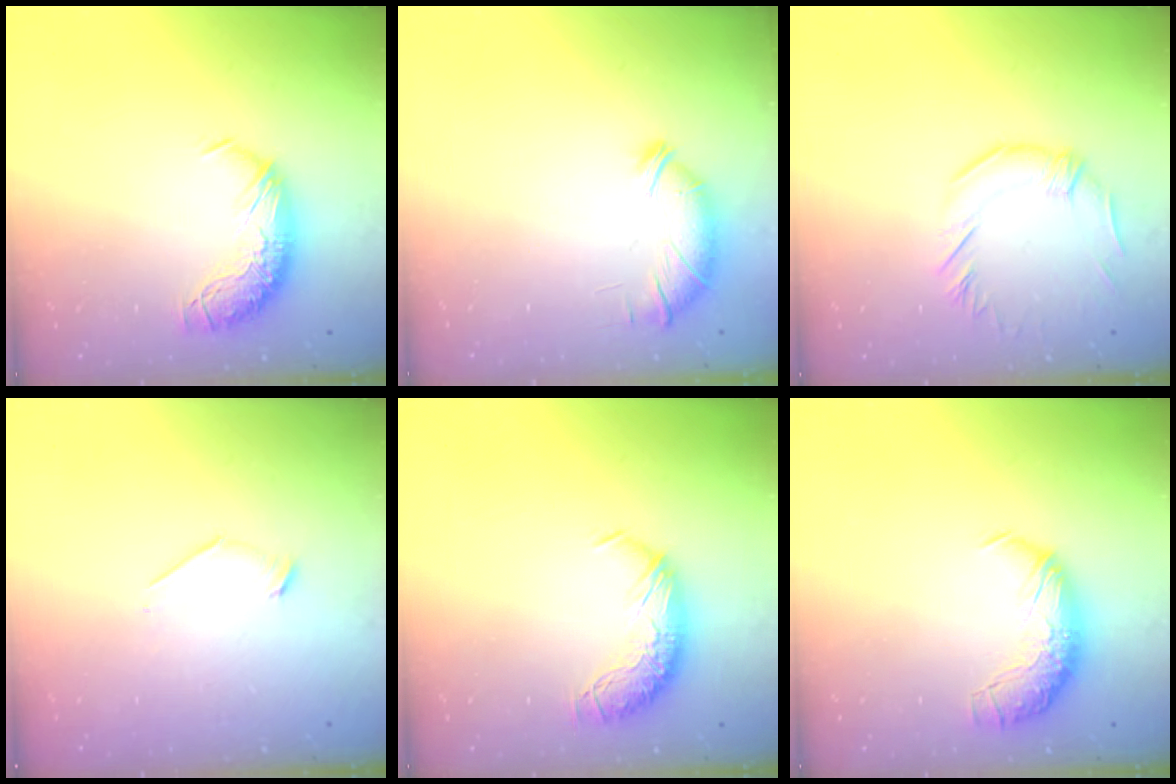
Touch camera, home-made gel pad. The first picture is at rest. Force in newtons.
{"total": 5.6, "press": 5.5, "slide": 0.7}
{"total": 1.8, "press": 1.5, "slide": 1.0}
{"total": 7.4, "press": 7.3, "slide": 0.7}
{"total": 0.0}
{"total": 2.4, "press": 1.1, "slide": 2.1}